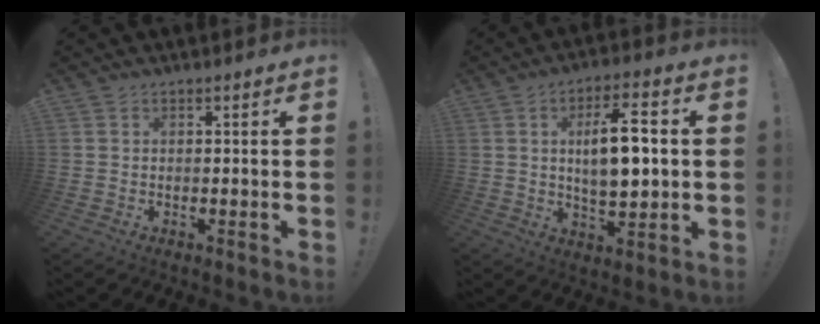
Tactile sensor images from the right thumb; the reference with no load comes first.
{"total": 12.2, "force": [1.5, 5.0, 11.0], "torque": [-0.170, 0.001, 0.021]}